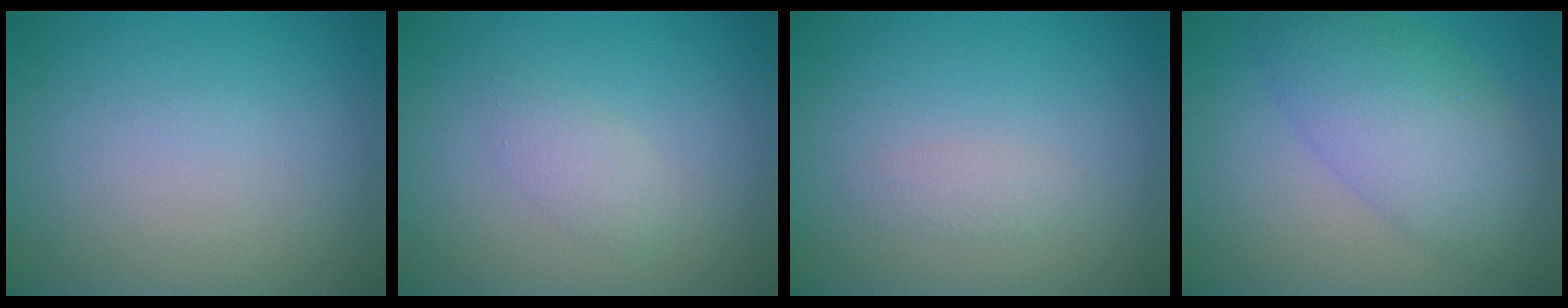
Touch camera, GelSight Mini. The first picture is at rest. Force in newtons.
{"total": 1.6, "press": 1.6, "slide": 0.1}
{"total": 1.0, "press": 1.0, "slide": 0.0}
{"total": 6.4, "press": 6.4, "slide": 0.1}